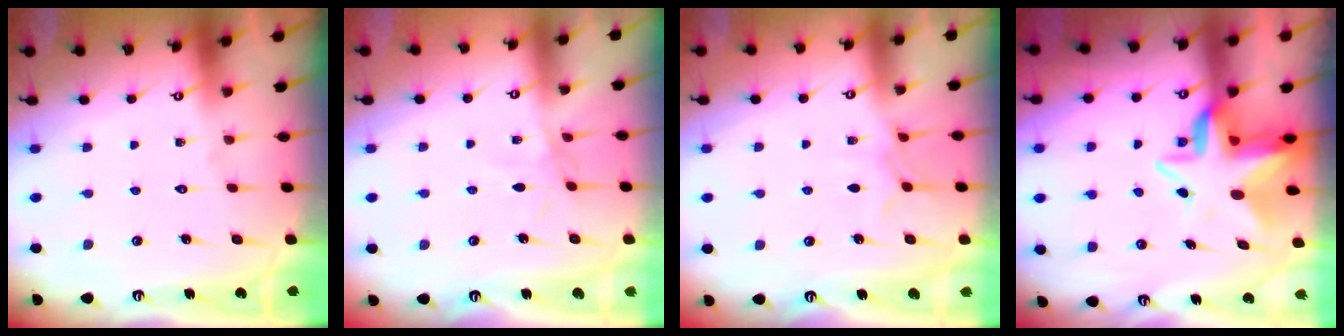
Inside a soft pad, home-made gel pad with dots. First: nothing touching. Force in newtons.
{"total": 2.2, "press": 2.1, "slide": 0.3}
{"total": 5.9, "press": 5.9, "slide": 0.7}
{"total": 7.7, "press": 7.4, "slide": 2.1}